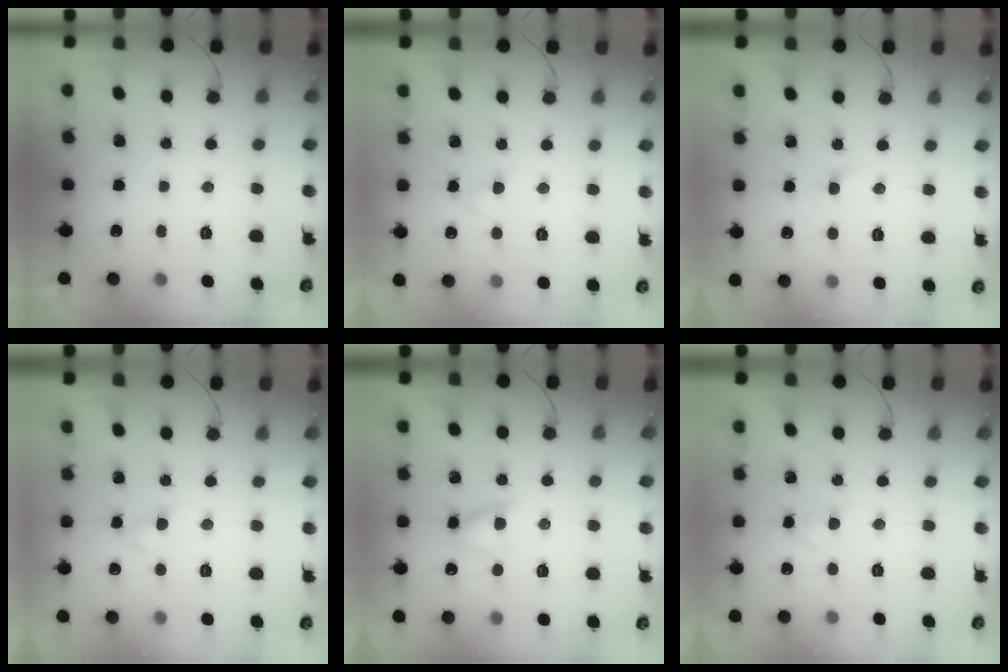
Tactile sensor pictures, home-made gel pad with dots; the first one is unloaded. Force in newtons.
{"total": 2.1, "press": 1.9, "slide": 1.0}
{"total": 1.7, "press": 1.5, "slide": 0.8}
{"total": 3.0, "press": 2.7, "slide": 1.2}
{"total": 6.8, "press": 6.6, "slide": 1.8}
{"total": 2.6, "press": 2.4, "slide": 1.1}